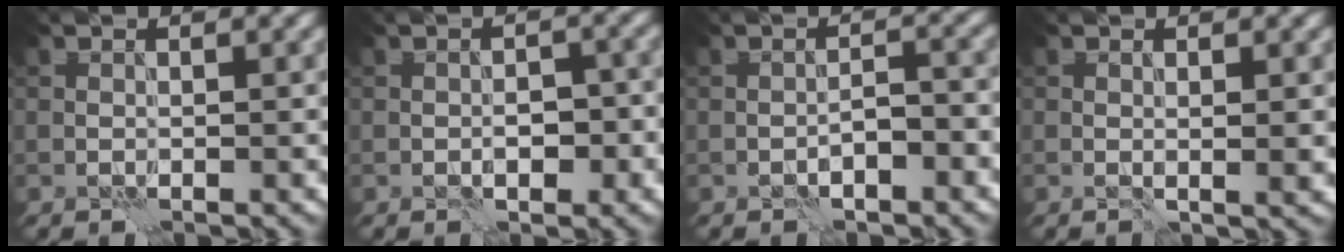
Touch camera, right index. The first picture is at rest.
{"total": 2.8, "force": [-0.9, 1.4, 2.3], "torque": [-0.027, 0.007, -0.013]}
{"total": 2.2, "force": [-1.1, 0.7, 1.7], "torque": [-0.026, 0.008, -0.021]}
{"total": 1.3, "force": [0.1, 0.1, 1.3], "torque": [-0.019, -0.003, 0.000]}